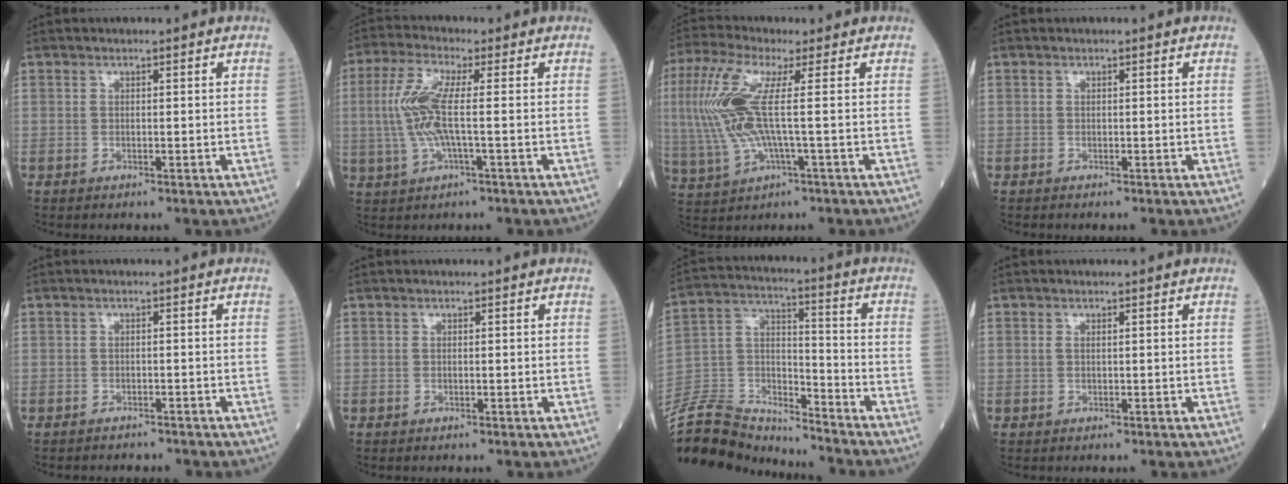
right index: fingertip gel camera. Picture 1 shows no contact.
{"total": 7.7, "force": [0.0, 1.2, 7.6], "torque": [-0.175, 0.008, -0.004]}
{"total": 12.3, "force": [1.3, 1.9, 12.1], "torque": [-0.294, 0.011, 0.021]}
{"total": 0.0}
{"total": 3.2, "force": [-3.0, 1.2, 0.4], "torque": [-0.008, -0.001, -0.037]}
{"total": 0.0}
{"total": 17.2, "force": [-16.8, 2.9, 2.4], "torque": [-0.060, 0.036, -0.294]}
{"total": 0.5, "force": [0.2, 0.0, 0.5], "torque": [-0.017, 0.000, 0.004]}